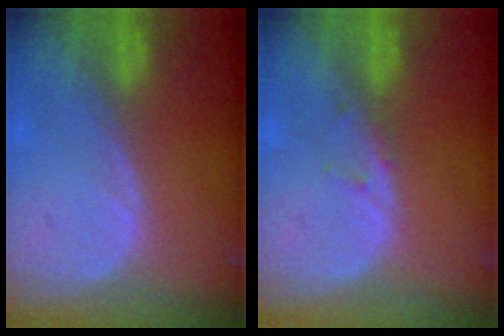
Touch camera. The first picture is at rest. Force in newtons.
{"total": 0.8, "press": 0.8, "slide": 0.2}